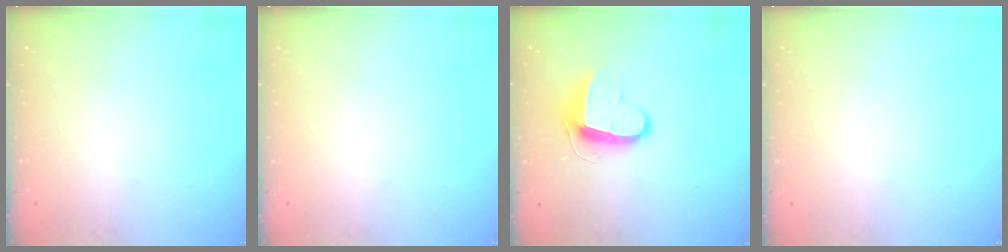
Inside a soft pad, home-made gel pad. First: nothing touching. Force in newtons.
{"total": 0.0}
{"total": 9.7, "press": 9.7, "slide": 0.4}
{"total": 0.0}